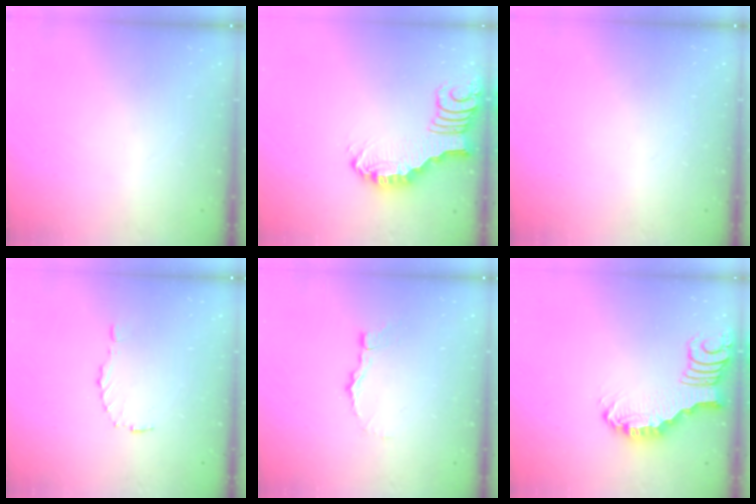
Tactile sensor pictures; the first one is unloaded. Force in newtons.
{"total": 2.7, "press": 2.7, "slide": 0.4}
{"total": 0.0}
{"total": 2.8, "press": 2.8, "slide": 0.4}
{"total": 1.6, "press": 1.6, "slide": 0.1}
{"total": 3.0, "press": 3.0, "slide": 0.5}